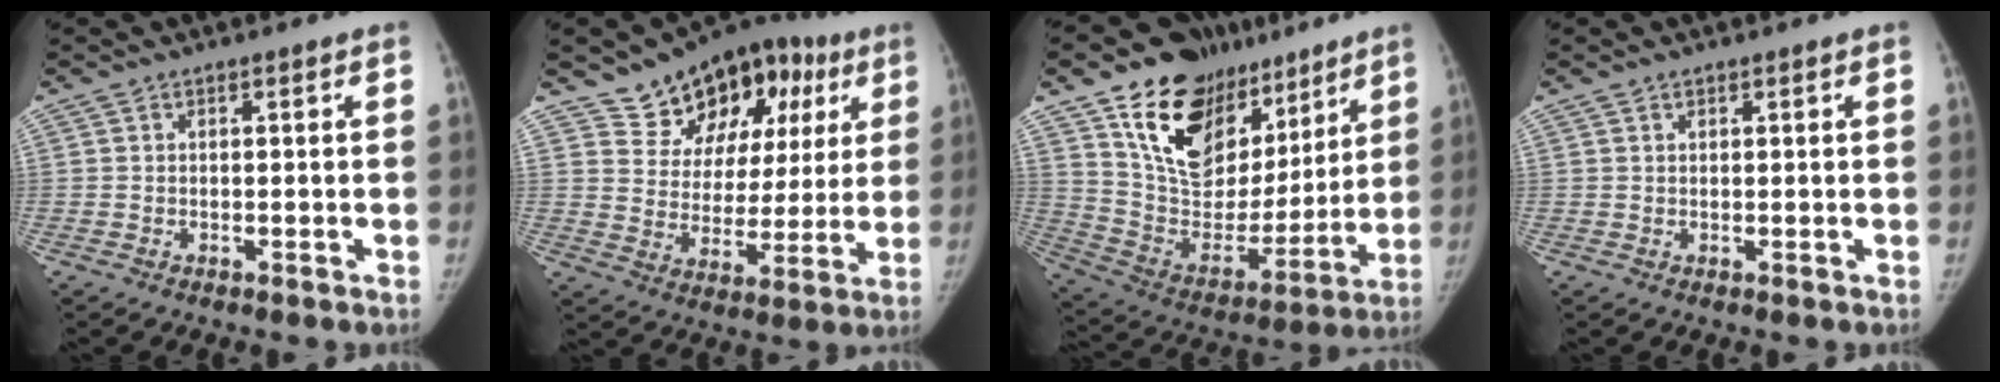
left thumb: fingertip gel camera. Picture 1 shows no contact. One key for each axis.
{"total": 18.0, "fx": 9.6, "fy": 11.8, "fz": 9.6, "tx": -0.079, "ty": -0.012, "tz": 0.148}
{"total": 25.3, "fx": 15.1, "fy": 15.6, "fz": 13.0, "tx": -0.168, "ty": -0.046, "tz": 0.261}
{"total": 0.6, "fx": 0.4, "fy": 0.4, "fz": 0.2, "tx": 0.000, "ty": -0.002, "tz": 0.006}